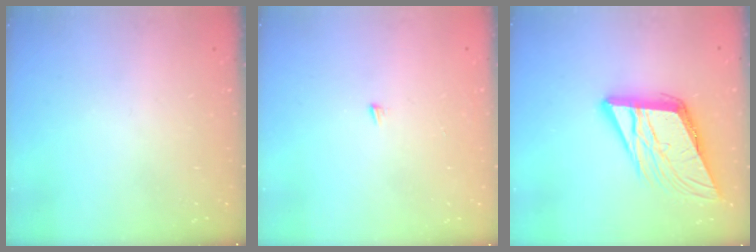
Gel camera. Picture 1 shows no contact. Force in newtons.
{"total": 3.9, "press": 3.9, "slide": 0.3}
{"total": 15.2, "press": 15.0, "slide": 2.6}